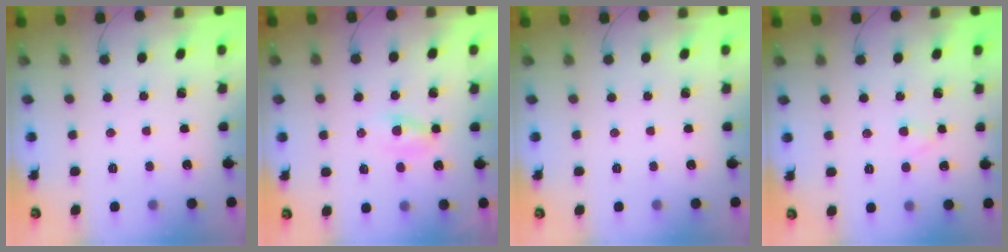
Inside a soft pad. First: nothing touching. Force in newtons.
{"total": 1.4, "press": 1.3, "slide": 0.7}
{"total": 0.0}
{"total": 1.9, "press": 1.7, "slide": 0.9}